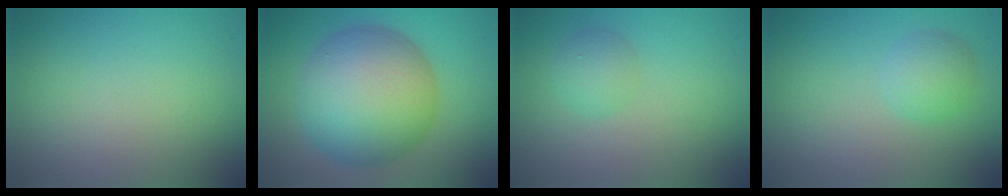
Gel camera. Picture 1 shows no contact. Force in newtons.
{"total": 12.2, "press": 12.2, "slide": 0.3}
{"total": 1.8, "press": 1.8, "slide": 0.1}
{"total": 2.3, "press": 2.3, "slide": 0.1}